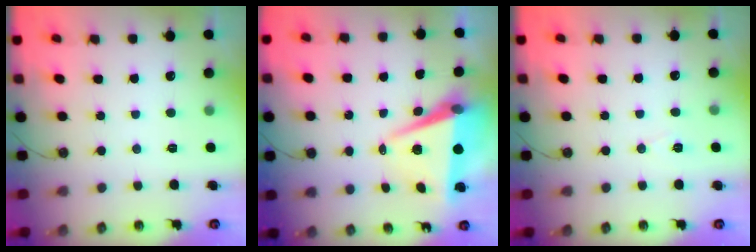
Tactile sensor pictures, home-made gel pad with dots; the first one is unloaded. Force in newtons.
{"total": 8.4, "press": 7.2, "slide": 4.4}
{"total": 5.3, "press": 3.0, "slide": 4.4}